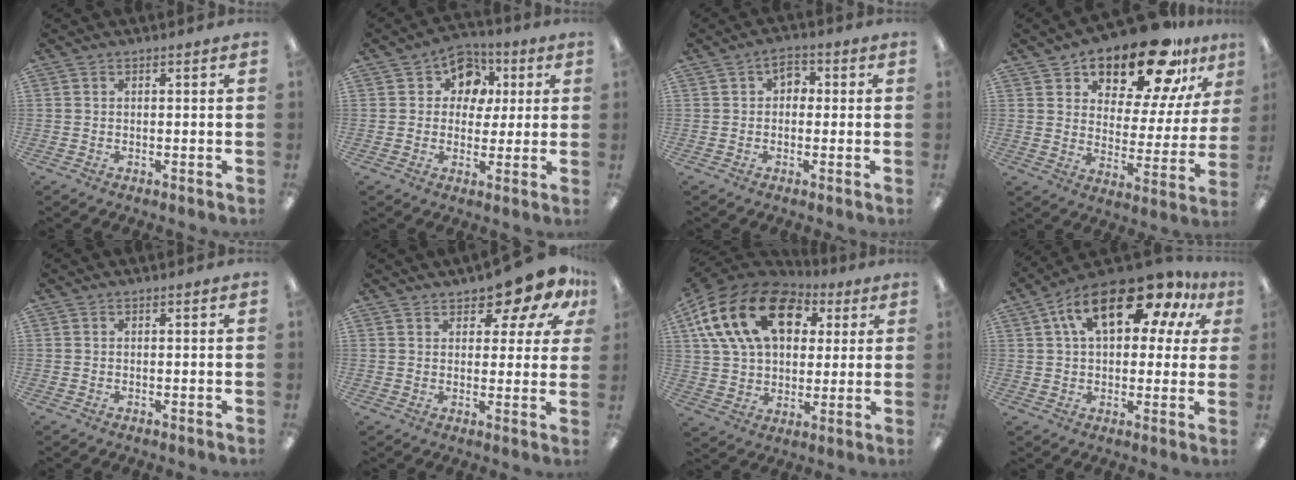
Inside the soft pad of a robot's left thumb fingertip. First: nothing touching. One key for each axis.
{"total": 8.2, "fx": 3.4, "fy": 7.0, "fz": 2.8, "tx": -0.045, "ty": -0.015, "tz": 0.058}
{"total": 3.4, "fx": 0.2, "fy": 2.6, "fz": 2.2, "tx": -0.027, "ty": 0.006, "tz": -0.002}
{"total": 18.0, "fx": 14.8, "fy": 5.9, "fz": 8.4, "tx": -0.146, "ty": -0.105, "tz": 0.255}
{"total": 0.0}
{"total": 8.8, "fx": 6.7, "fy": 3.6, "fz": 4.4, "tx": -0.059, "ty": -0.044, "tz": 0.118}
{"total": 21.2, "fx": 8.8, "fy": 14.0, "fz": 13.3, "tx": -0.257, "ty": -0.024, "tz": 0.158}
{"total": 19.0, "fx": 9.4, "fy": 8.7, "fz": 14.0, "tx": -0.229, "ty": -0.028, "tz": 0.157}